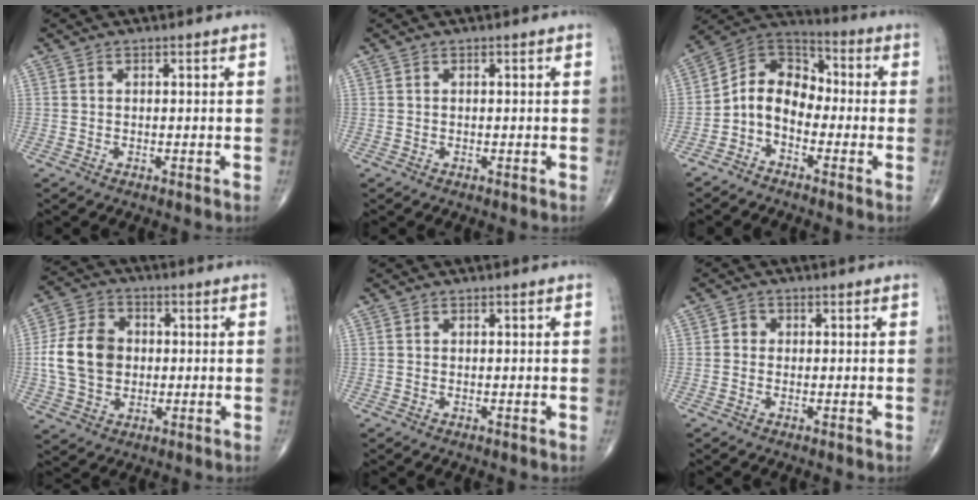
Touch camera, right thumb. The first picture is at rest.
{"total": 0.0}
{"total": 9.7, "force": [-2.9, 7.3, 5.8], "torque": [-0.073, 0.064, -0.073]}
{"total": 12.1, "force": [0.1, 9.2, 7.9], "torque": [-0.132, 0.015, 0.000]}
{"total": 0.0}
{"total": 1.4, "force": [0.0, 1.3, 0.5], "torque": [0.002, 0.004, -0.004]}